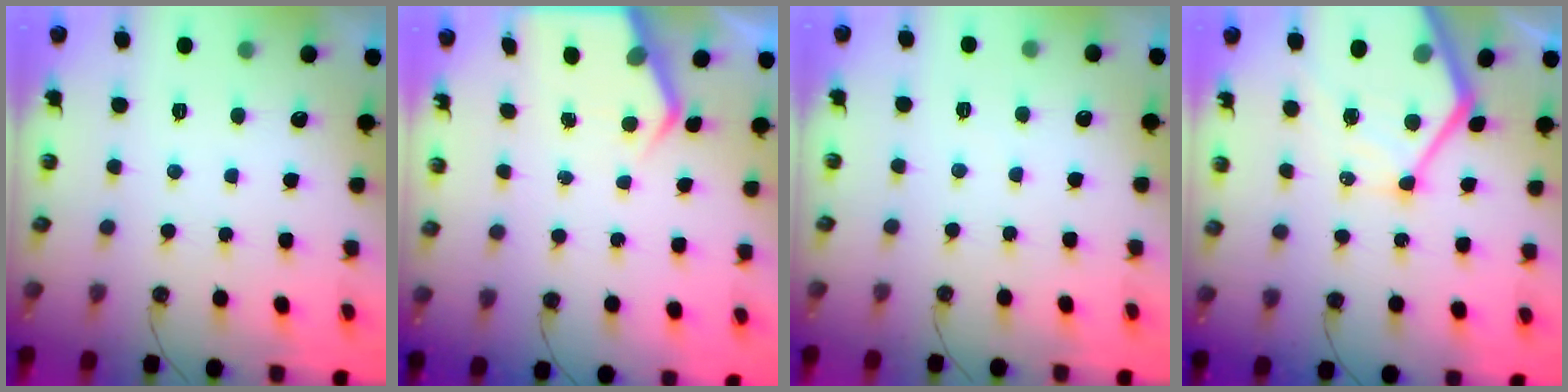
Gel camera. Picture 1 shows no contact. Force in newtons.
{"total": 4.7, "press": 4.6, "slide": 0.4}
{"total": 1.9, "press": 1.9, "slide": 0.3}
{"total": 19.8, "press": 19.7, "slide": 2.1}